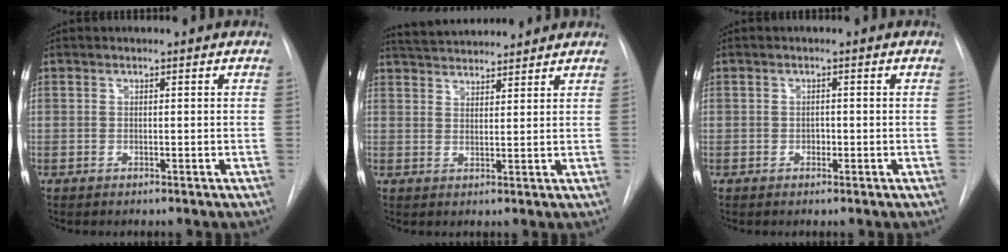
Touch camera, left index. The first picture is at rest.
{"total": 9.7, "force": [9.2, 1.3, 2.8], "torque": [-0.053, 0.026, 0.141]}
{"total": 0.9, "force": [-0.4, 0.6, 0.5], "torque": [-0.005, 0.000, -0.007]}